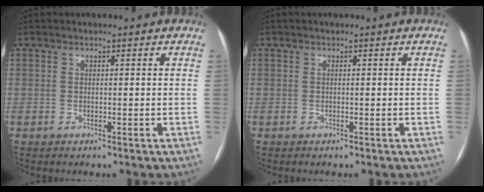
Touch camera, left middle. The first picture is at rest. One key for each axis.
{"total": 0.0}